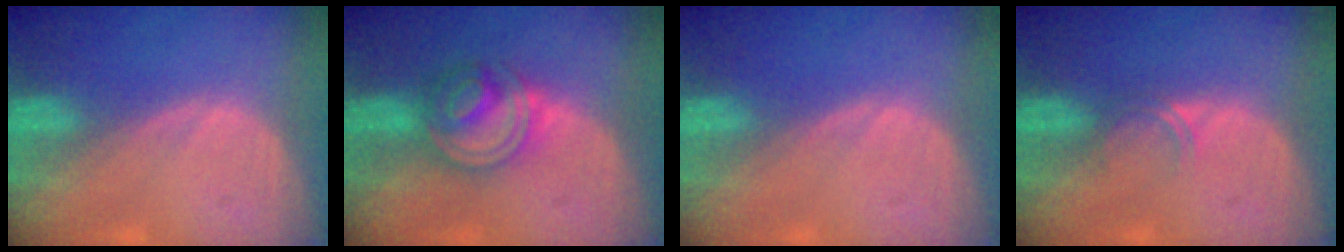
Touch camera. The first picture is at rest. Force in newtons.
{"total": 6.3, "press": 6.1, "slide": 1.6}
{"total": 0.0}
{"total": 1.7, "press": 1.4, "slide": 1.0}